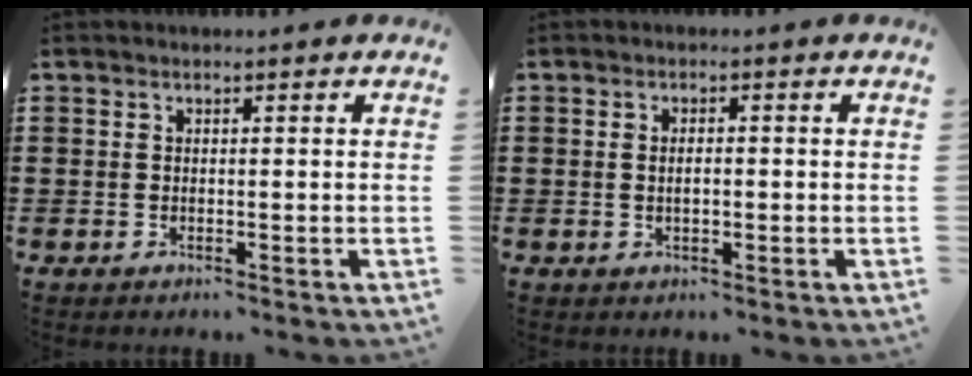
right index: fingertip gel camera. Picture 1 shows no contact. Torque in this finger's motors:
{"motor_torque": [0.56, 1.56, -0.02, 0.00]}